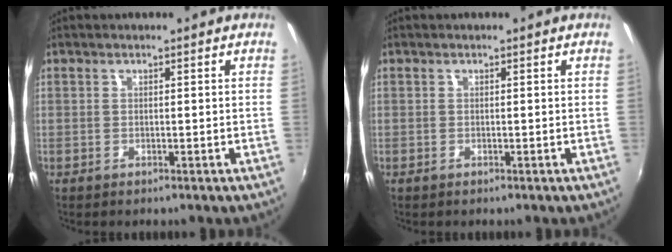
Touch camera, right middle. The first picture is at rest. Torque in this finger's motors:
{"motor_torque": [-0.16, 0.07, 0.00, 0.00]}